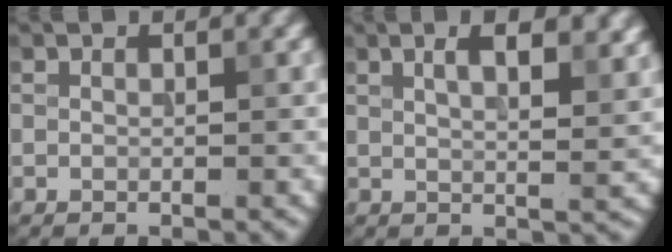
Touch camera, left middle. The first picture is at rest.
{"total": 6.7, "force": [3.4, 2.6, 5.1], "torque": [-0.040, 0.025, 0.028]}